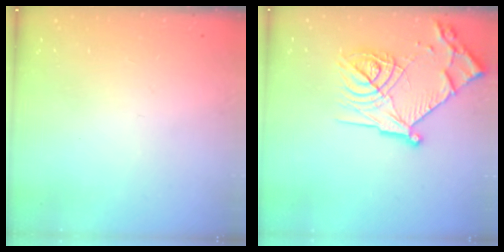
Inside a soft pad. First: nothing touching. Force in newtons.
{"total": 20.3, "press": 20.2, "slide": 1.9}